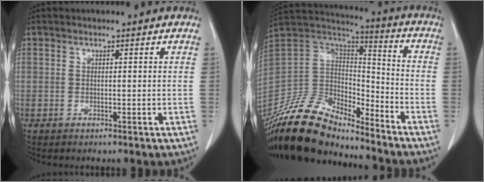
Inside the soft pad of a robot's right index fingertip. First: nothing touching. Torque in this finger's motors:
{"motor_torque": [0.14, -0.47, 0.02, -0.07]}